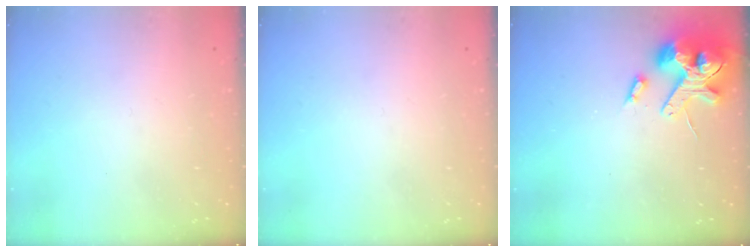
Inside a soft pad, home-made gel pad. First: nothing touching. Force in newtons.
{"total": 0.0}
{"total": 13.9, "press": 13.8, "slide": 2.1}